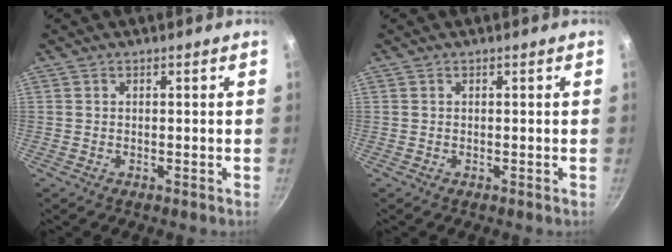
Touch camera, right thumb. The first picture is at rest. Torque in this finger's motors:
{"motor_torque": [0.06, -0.07, -0.13, -0.13, 0.02]}